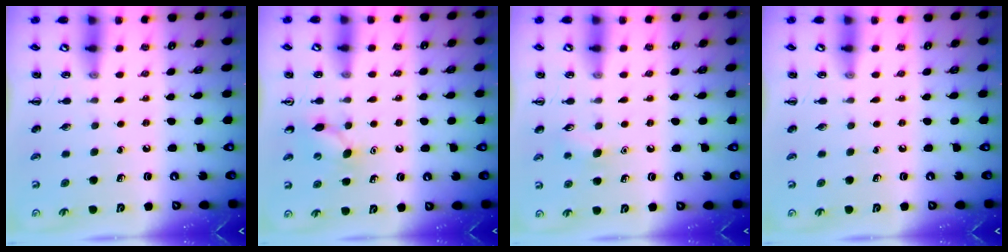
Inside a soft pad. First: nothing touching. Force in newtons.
{"total": 5.5, "press": 5.3, "slide": 1.6}
{"total": 7.1, "press": 6.8, "slide": 2.1}
{"total": 0.0}